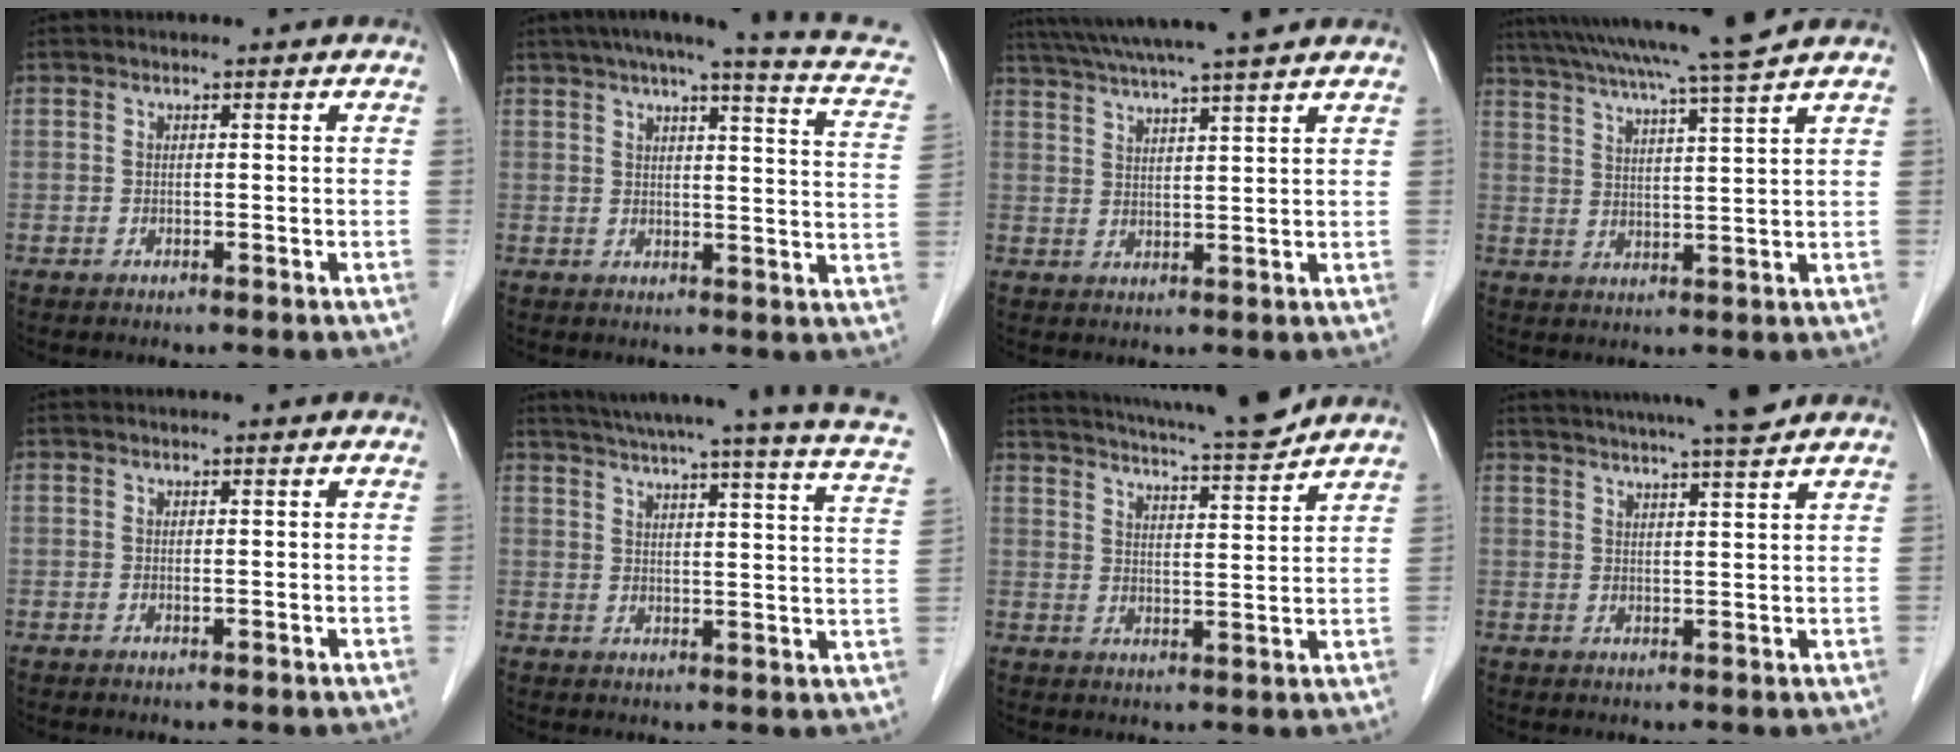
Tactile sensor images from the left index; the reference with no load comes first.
{"total": 16.0, "force": [12.1, 1.1, 10.4], "torque": [-0.149, 0.004, 0.130]}
{"total": 14.1, "force": [12.2, -0.3, 7.0], "torque": [-0.128, 0.029, 0.178]}
{"total": 14.6, "force": [12.5, -2.0, 7.3], "torque": [-0.132, -0.007, 0.181]}
{"total": 0.0}
{"total": 23.1, "force": [19.1, 0.2, 12.9], "torque": [-0.193, -0.019, 0.230]}
{"total": 12.3, "force": [11.3, -0.4, 4.7], "torque": [-0.087, -0.005, 0.164]}
{"total": 12.1, "force": [10.6, -0.1, 5.7], "torque": [-0.097, 0.010, 0.143]}